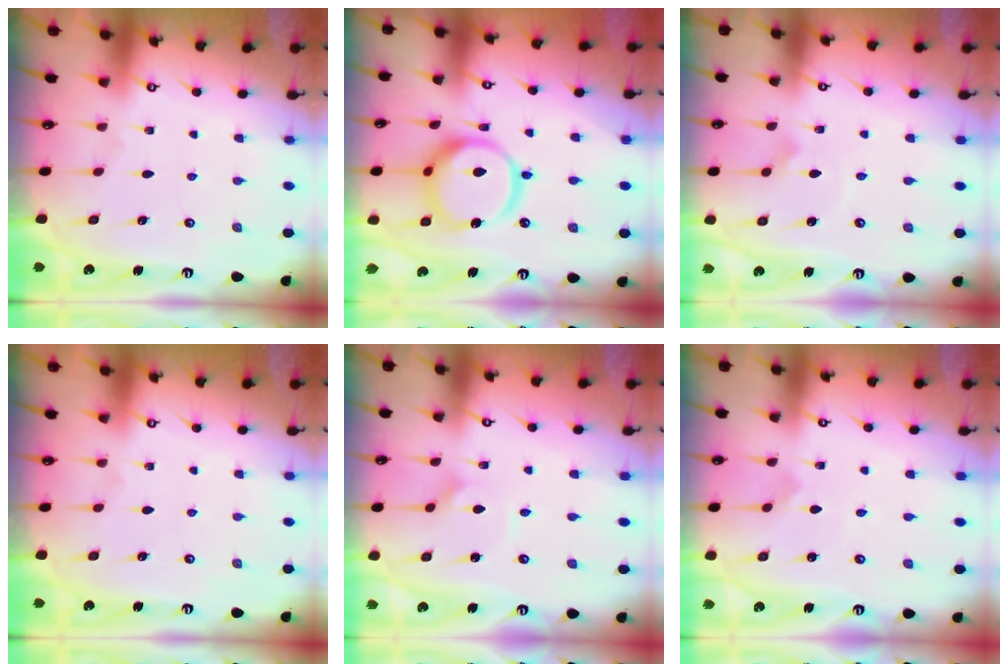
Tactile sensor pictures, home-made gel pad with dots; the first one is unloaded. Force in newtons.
{"total": 16.5, "press": 16.4, "slide": 1.9}
{"total": 2.1, "press": 2.1, "slide": 0.1}
{"total": 0.0}
{"total": 1.9, "press": 1.9, "slide": 0.2}
{"total": 0.0}